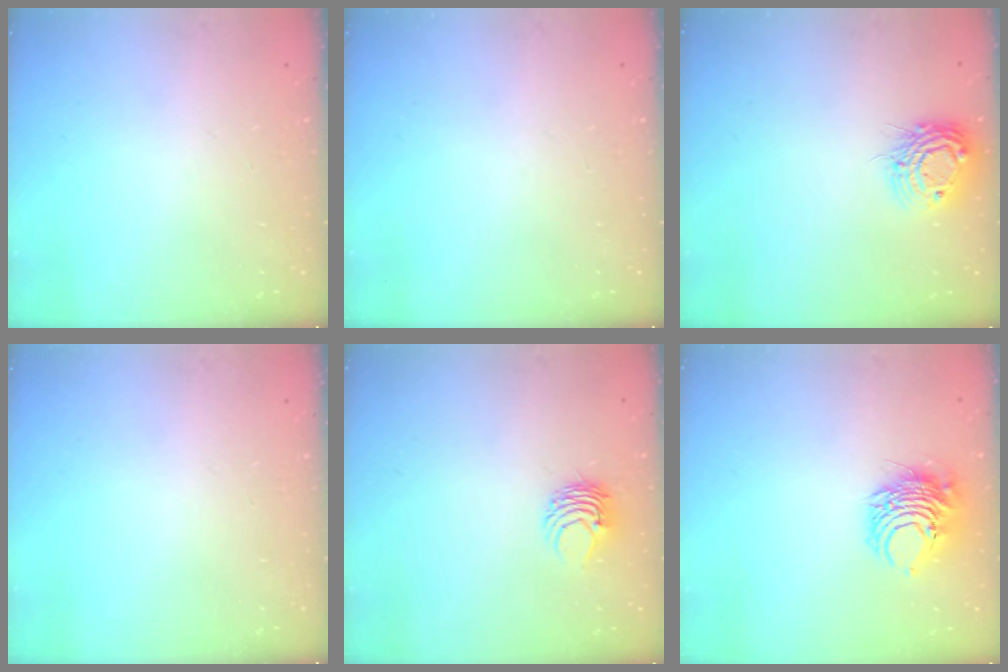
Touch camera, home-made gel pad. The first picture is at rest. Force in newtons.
{"total": 0.0}
{"total": 11.3, "press": 11.3, "slide": 1.0}
{"total": 0.0}
{"total": 6.0, "press": 6.0, "slide": 0.5}
{"total": 8.3, "press": 8.2, "slide": 1.2}